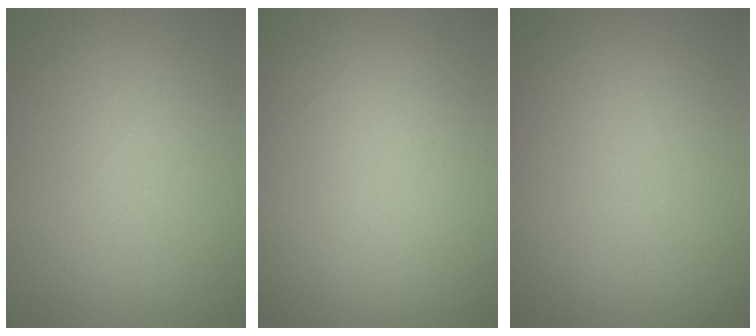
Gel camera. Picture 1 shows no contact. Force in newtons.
{"total": 0.0}
{"total": 0.0}